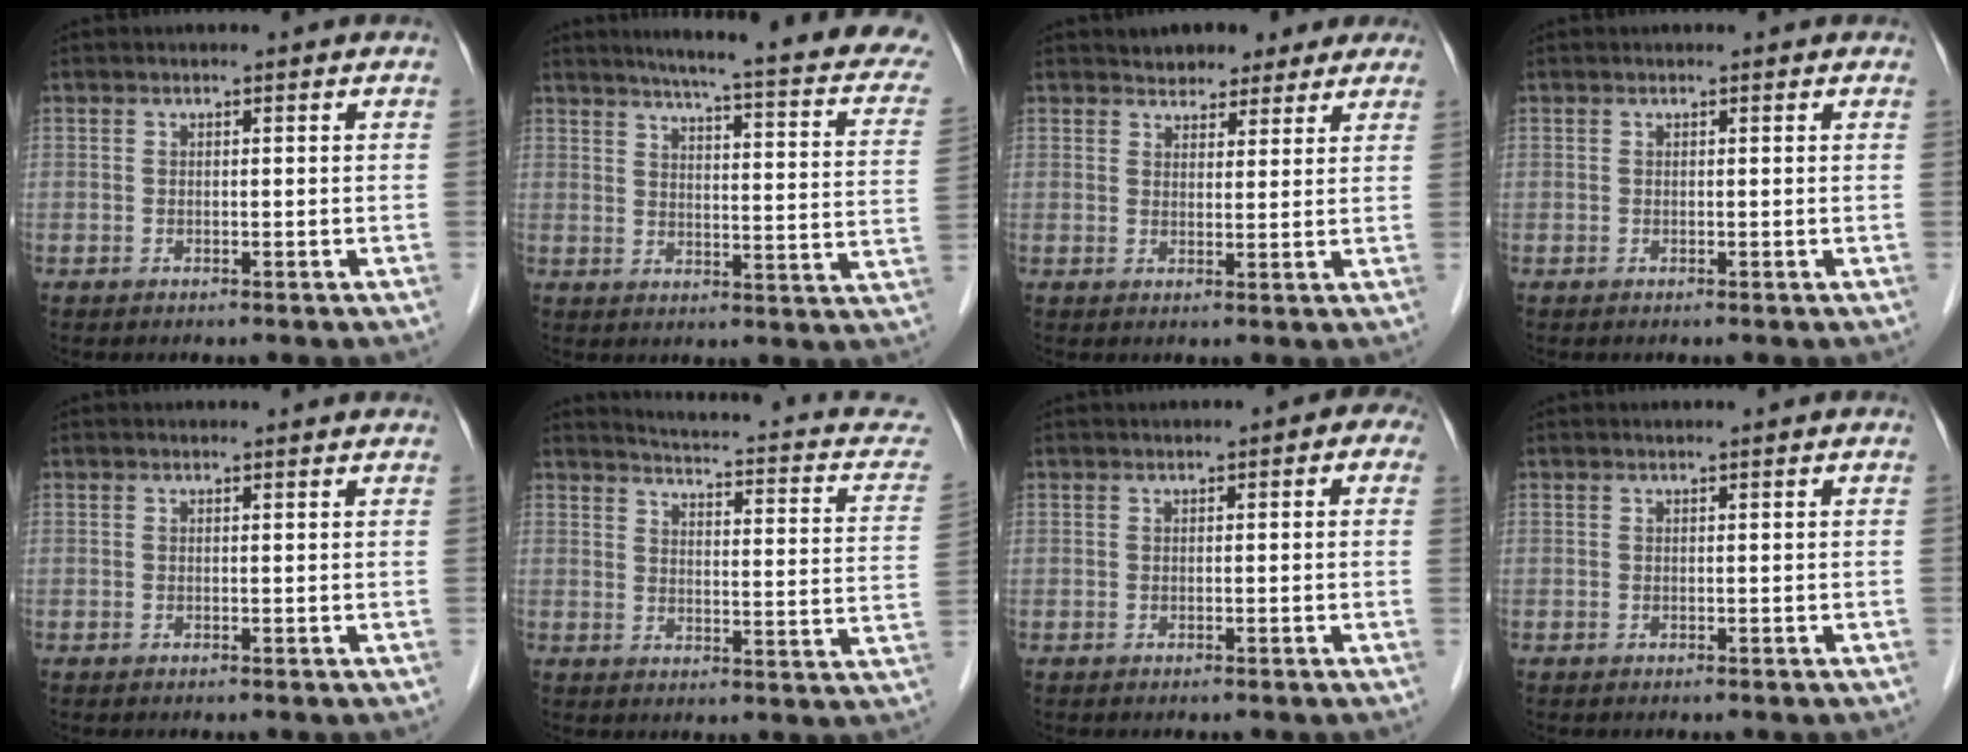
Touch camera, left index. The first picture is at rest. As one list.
[{"total": 21.4, "force": [17.4, 1.7, 12.3], "torque": [-0.158, -0.030, 0.192]}, {"total": 6.8, "force": [5.6, 3.5, 1.7], "torque": [-0.009, 0.015, 0.068]}, {"total": 1.0, "force": [0.8, 0.3, 0.4], "torque": [-0.009, 0.007, 0.005]}, {"total": 2.4, "force": [2.3, 0.3, 0.5], "torque": [-0.013, 0.008, 0.021]}, {"total": 14.7, "force": [12.1, 3.4, 7.6], "torque": [-0.094, -0.024, 0.116]}, {"total": 2.8, "force": [1.0, 1.0, 2.4], "torque": [-0.021, 0.016, 0.007]}, {"total": 0.9, "force": [0.7, -0.1, 0.4], "torque": [-0.007, 0.008, 0.013]}]